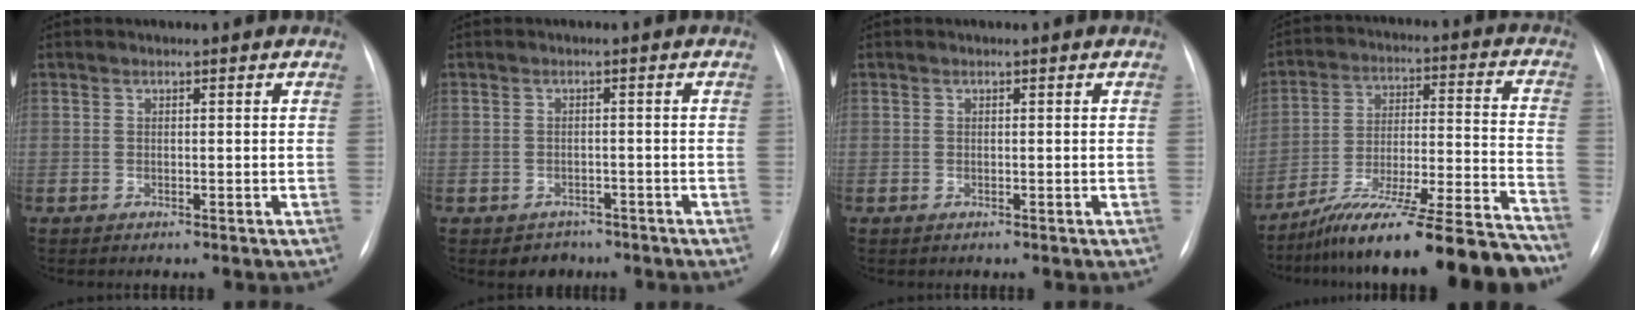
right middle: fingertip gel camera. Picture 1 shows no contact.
{"total": 2.6, "force": [-1.8, 1.9, 0.2], "torque": [-0.006, 0.010, -0.020]}
{"total": 0.0}
{"total": 21.6, "force": [-19.0, -0.5, 10.1], "torque": [-0.133, 0.006, -0.305]}